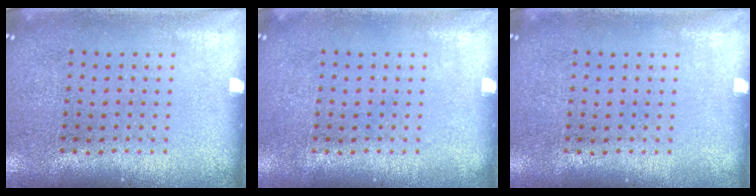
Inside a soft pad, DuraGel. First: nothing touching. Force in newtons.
{"total": 0.0}
{"total": 0.0}